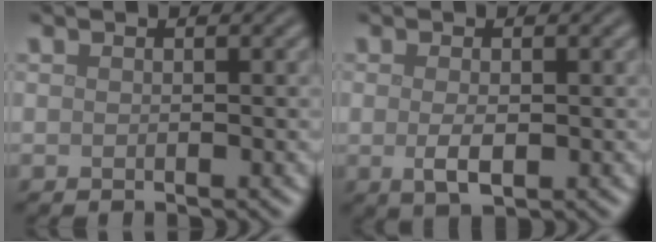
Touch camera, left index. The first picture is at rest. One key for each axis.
{"total": 2.3, "fx": -0.3, "fy": 1.1, "fz": 2.0, "tx": -0.044, "ty": -0.006, "tz": -0.001}